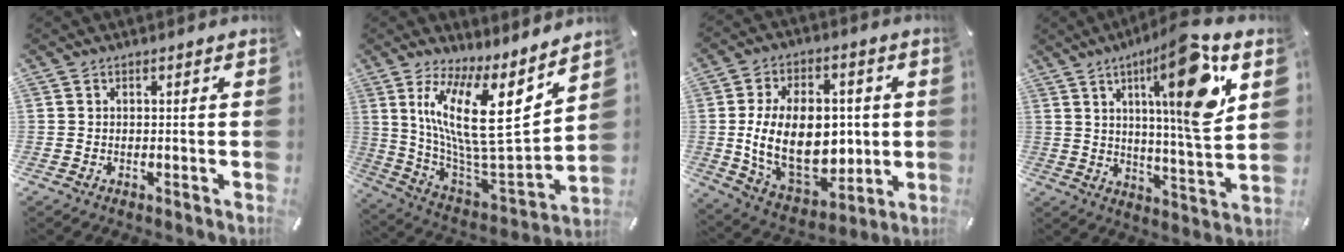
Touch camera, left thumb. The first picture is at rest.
{"total": 21.7, "force": [9.4, 7.1, 18.2], "torque": [-0.339, -0.075, 0.156]}
{"total": 22.6, "force": [0.5, 14.6, 17.3], "torque": [-0.314, -0.012, 0.023]}
{"total": 19.0, "force": [8.6, 3.7, 16.5], "torque": [-0.252, -0.037, 0.119]}